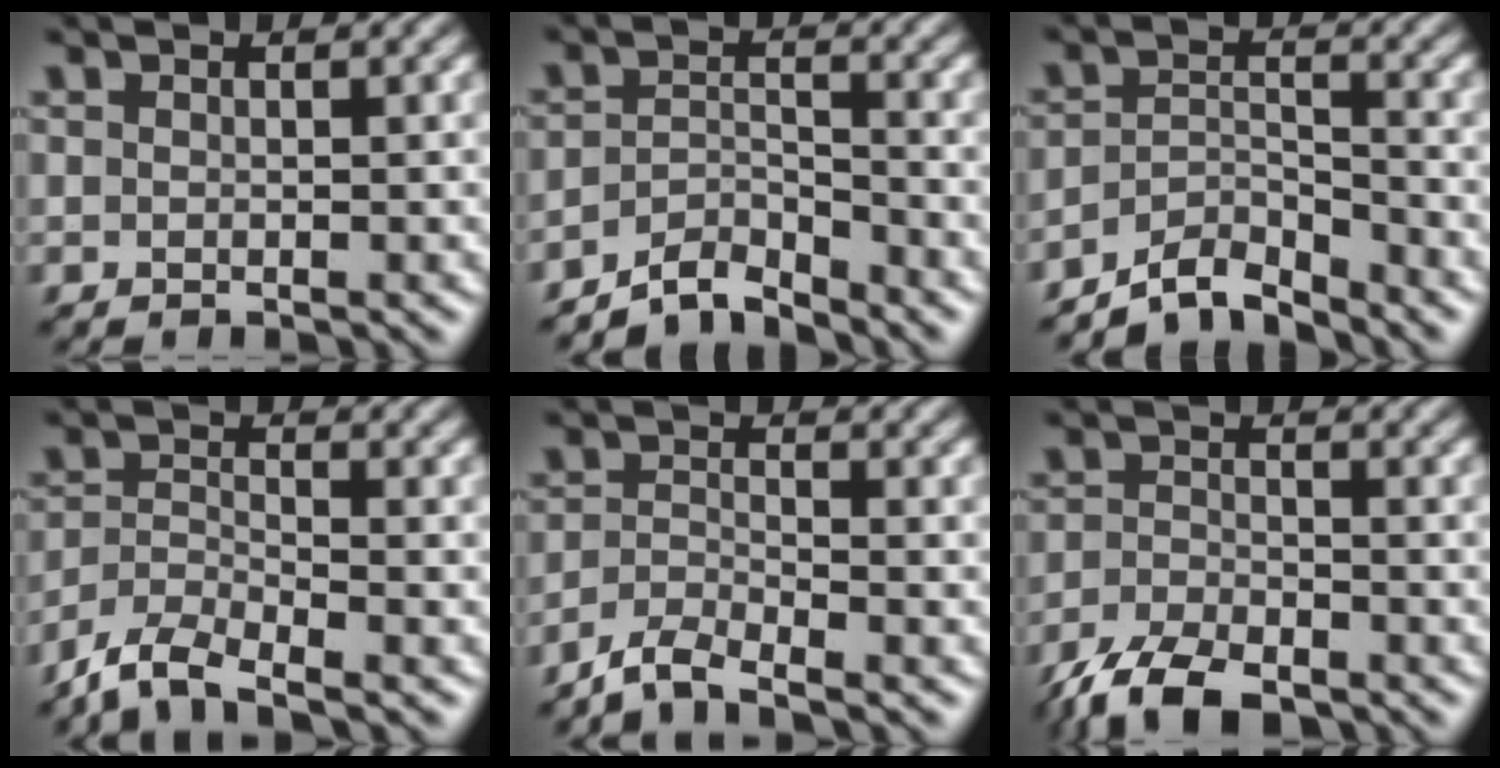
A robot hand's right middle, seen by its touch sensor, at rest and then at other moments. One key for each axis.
{"total": 3.4, "fx": -3.3, "fy": 0.5, "fz": 1.0, "tx": -0.016, "ty": 0.005, "tz": -0.070}
{"total": 4.2, "fx": -4.0, "fy": 0.8, "fz": 1.3, "tx": -0.021, "ty": 0.003, "tz": -0.080}
{"total": 4.4, "fx": -3.7, "fy": 1.0, "fz": 2.2, "tx": -0.044, "ty": -0.006, "tz": -0.080}
{"total": 3.0, "fx": -2.6, "fy": 0.4, "fz": 1.4, "tx": -0.029, "ty": -0.002, "tz": -0.062}
{"total": 5.8, "fx": -4.5, "fy": 2.1, "fz": 2.9, "tx": -0.053, "ty": -0.008, "tz": -0.091}